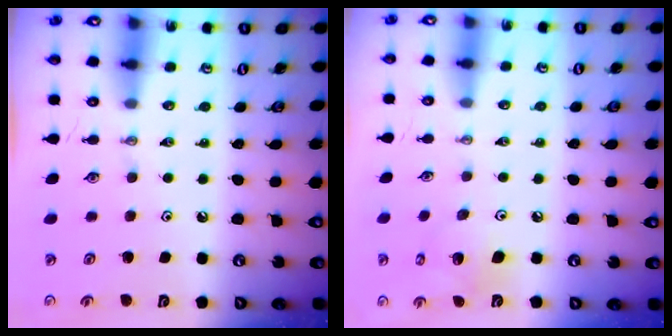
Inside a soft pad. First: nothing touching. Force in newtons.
{"total": 8.5, "press": 8.1, "slide": 2.6}